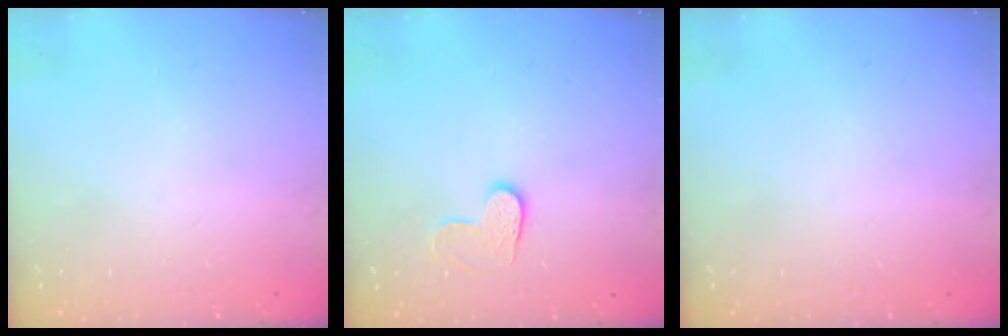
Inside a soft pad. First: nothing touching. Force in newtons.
{"total": 6.6, "press": 6.6, "slide": 0.3}
{"total": 0.6, "press": 0.5, "slide": 0.2}